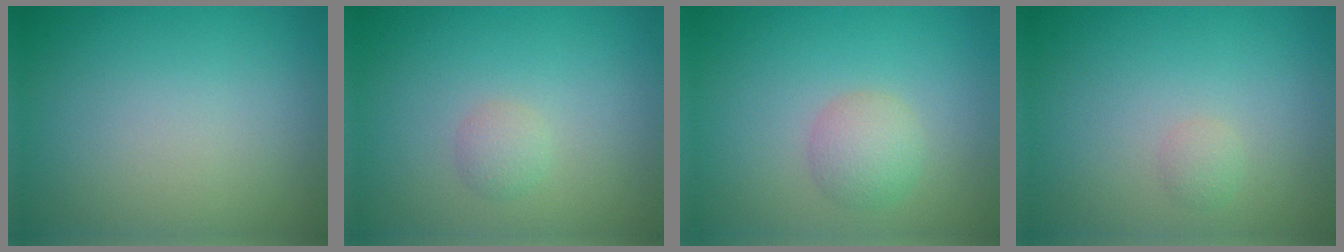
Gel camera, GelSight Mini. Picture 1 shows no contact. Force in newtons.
{"total": 1.1, "press": 1.1, "slide": 0.1}
{"total": 2.3, "press": 2.3, "slide": 0.1}
{"total": 0.8, "press": 0.8, "slide": 0.0}